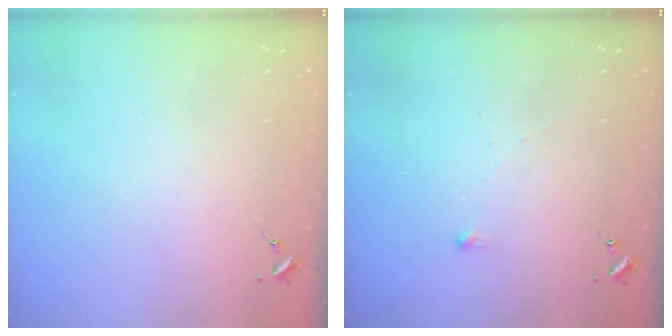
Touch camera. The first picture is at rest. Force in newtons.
{"total": 2.6, "press": 2.6, "slide": 0.6}